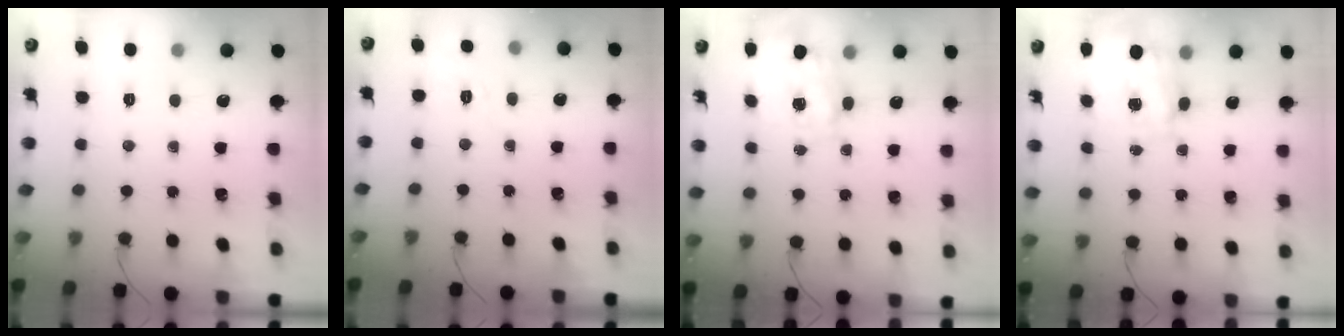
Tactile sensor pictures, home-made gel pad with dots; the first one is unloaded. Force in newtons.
{"total": 2.1, "press": 0.5, "slide": 2.0}
{"total": 3.9, "press": 3.8, "slide": 0.9}
{"total": 3.5, "press": 3.3, "slide": 1.0}